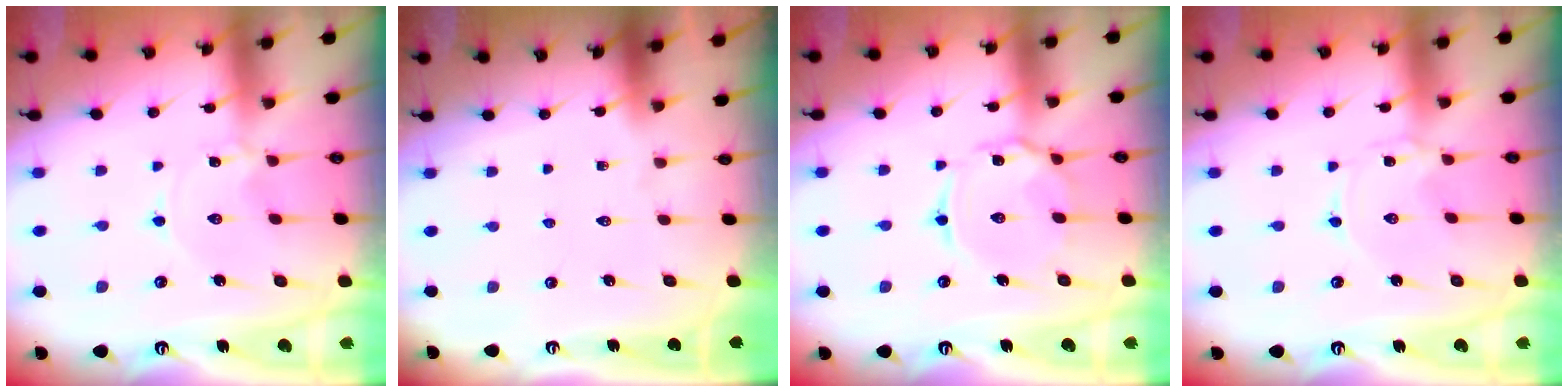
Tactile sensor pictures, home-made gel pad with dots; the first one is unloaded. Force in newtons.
{"total": 0.0}
{"total": 7.8, "press": 7.8, "slide": 0.5}
{"total": 0.0}